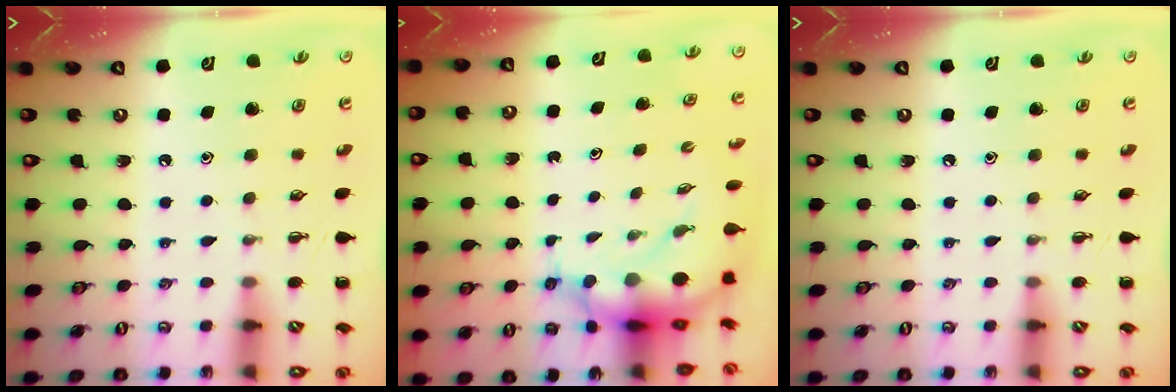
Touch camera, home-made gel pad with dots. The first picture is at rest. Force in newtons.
{"total": 8.1, "press": 7.9, "slide": 2.0}
{"total": 0.0}